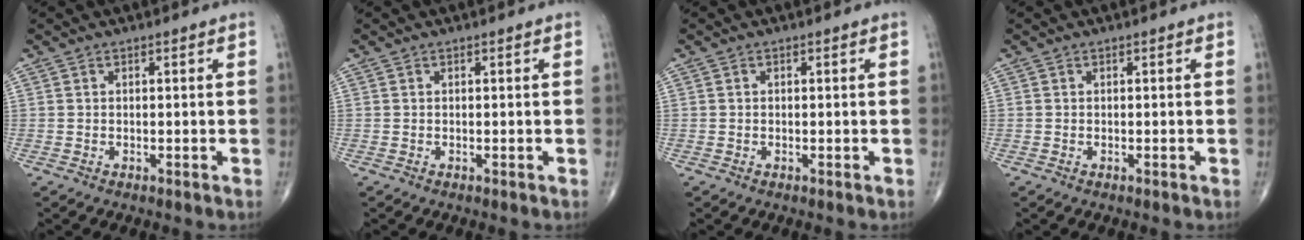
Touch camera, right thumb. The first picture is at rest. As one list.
[{"total": 0.0}, {"total": 0.0}, {"total": 0.0}]